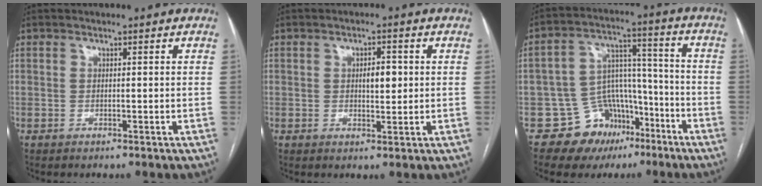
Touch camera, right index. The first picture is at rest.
{"total": 3.4, "force": [0.5, 1.4, 3.0], "torque": [-0.046, 0.002, 0.008]}
{"total": 11.6, "force": [-6.9, 8.7, 3.4], "torque": [-0.044, 0.066, -0.100]}